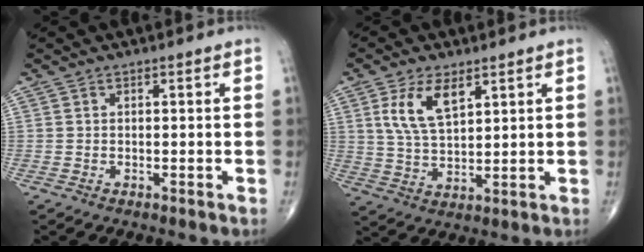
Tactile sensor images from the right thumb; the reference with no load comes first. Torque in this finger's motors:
{"motor_torque": [-0.06, 0.17, 0.26, 0.11, 0.22]}